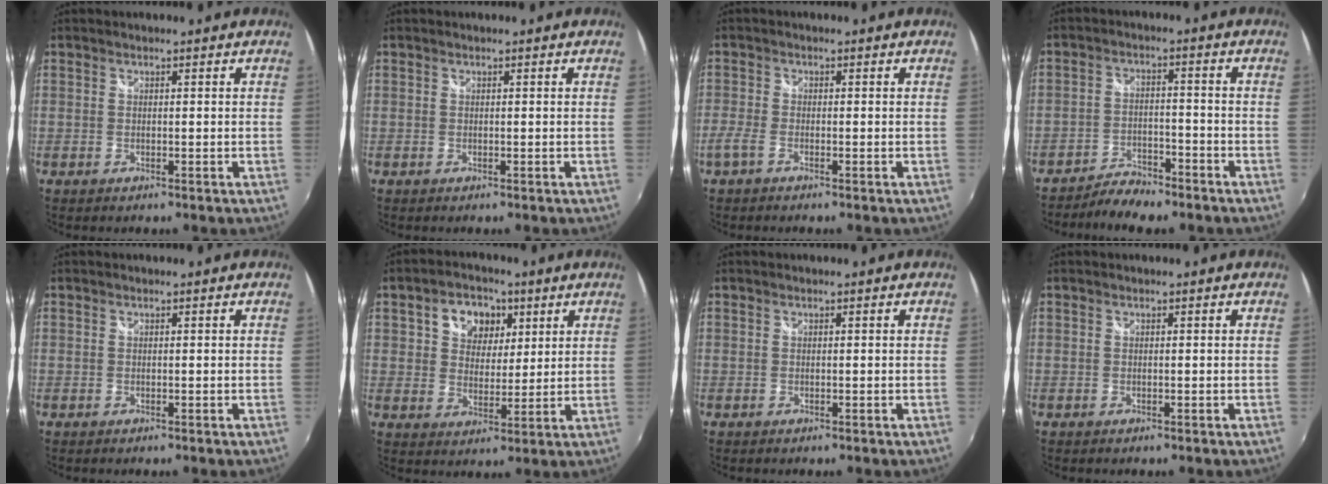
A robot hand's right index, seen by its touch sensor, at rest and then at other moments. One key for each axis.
{"total": 0.0}
{"total": 2.7, "fx": -1.9, "fy": 0.9, "fz": 1.7, "tx": -0.046, "ty": -0.003, "tz": -0.043}
{"total": 6.2, "fx": -5.6, "fy": 1.9, "fz": 1.9, "tx": -0.054, "ty": 0.002, "tz": -0.095}
{"total": 0.0}
{"total": 9.0, "fx": 3.6, "fy": 7.0, "fz": 4.5, "tx": -0.086, "ty": 0.022, "tz": 0.060}
{"total": 0.0}
{"total": 0.0}